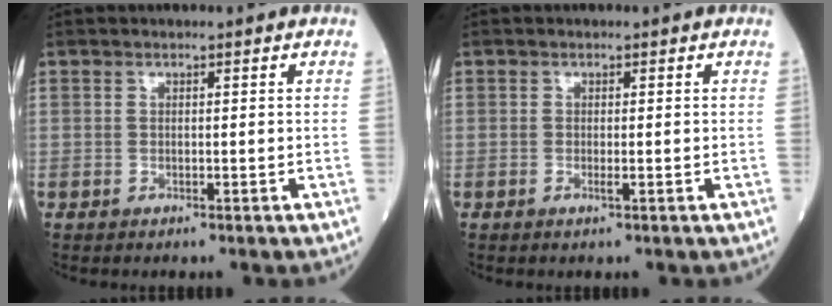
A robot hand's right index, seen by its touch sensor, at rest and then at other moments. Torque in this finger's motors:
{"motor_torque": [0.02, -0.05, 0.01, 0.00]}